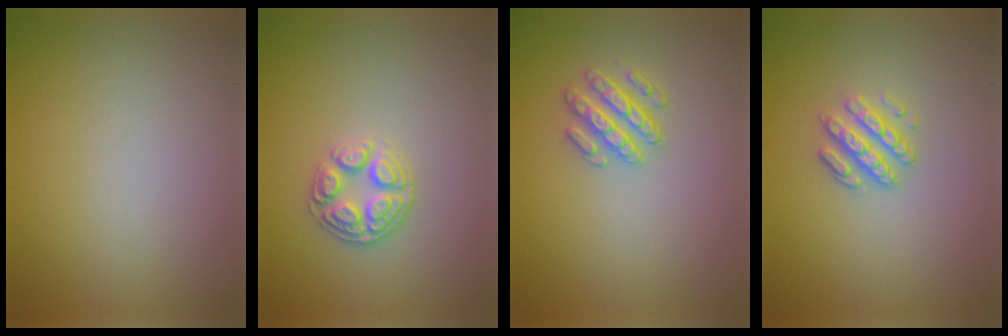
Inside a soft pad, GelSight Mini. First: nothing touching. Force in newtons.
{"total": 2.9, "press": 2.8, "slide": 0.7}
{"total": 2.6, "press": 2.6, "slide": 0.5}
{"total": 3.1, "press": 2.3, "slide": 2.0}